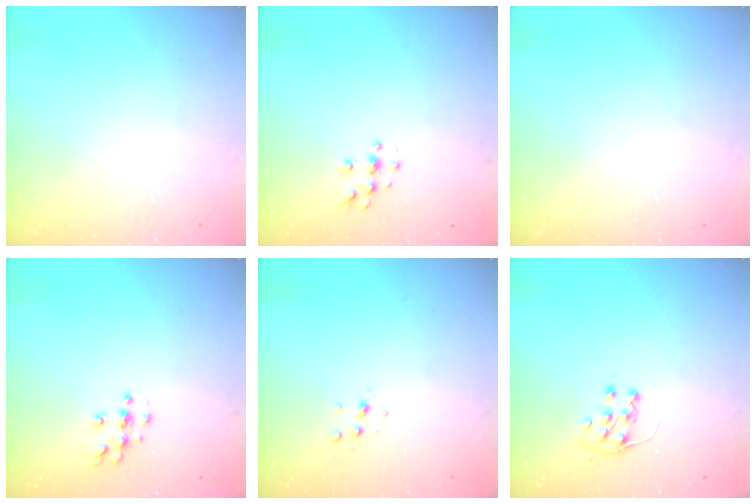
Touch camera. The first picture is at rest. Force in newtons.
{"total": 4.9, "press": 4.8, "slide": 0.6}
{"total": 0.0}
{"total": 5.8, "press": 5.8, "slide": 0.2}
{"total": 4.5, "press": 4.3, "slide": 1.3}
{"total": 7.3, "press": 7.3, "slide": 0.5}